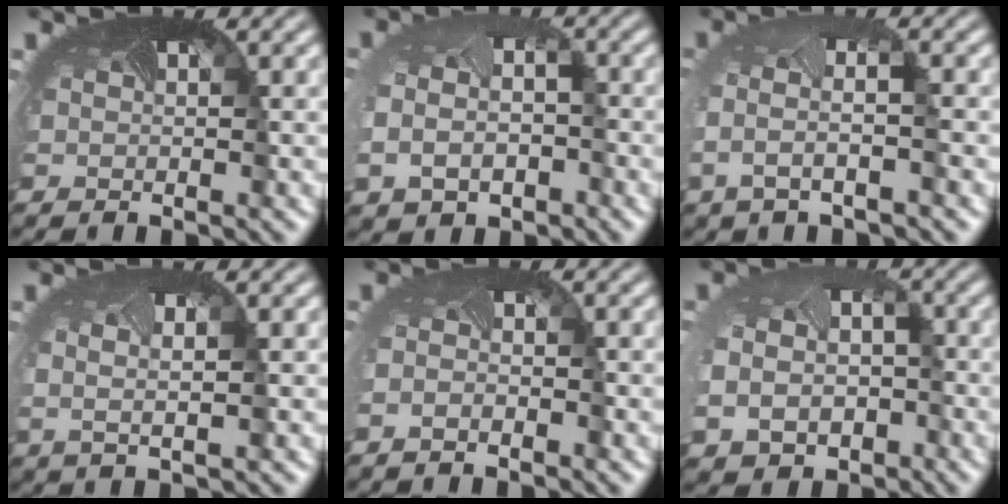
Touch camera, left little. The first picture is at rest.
{"total": 5.6, "force": [-1.4, 4.1, 3.6], "torque": [-0.081, -0.032, -0.005]}
{"total": 2.6, "force": [-0.8, 0.6, 2.4], "torque": [-0.066, -0.006, -0.017]}
{"total": 1.2, "force": [0.2, -0.2, 1.2], "torque": [-0.032, -0.004, 0.005]}
{"total": 1.1, "force": [-0.8, 0.3, 0.7], "torque": [-0.012, -0.011, -0.013]}
{"total": 7.7, "force": [-1.8, 6.3, 4.0], "torque": [-0.082, -0.043, -0.024]}